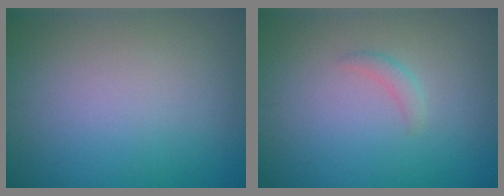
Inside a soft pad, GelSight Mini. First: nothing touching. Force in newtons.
{"total": 1.0, "press": 1.0, "slide": 0.0}